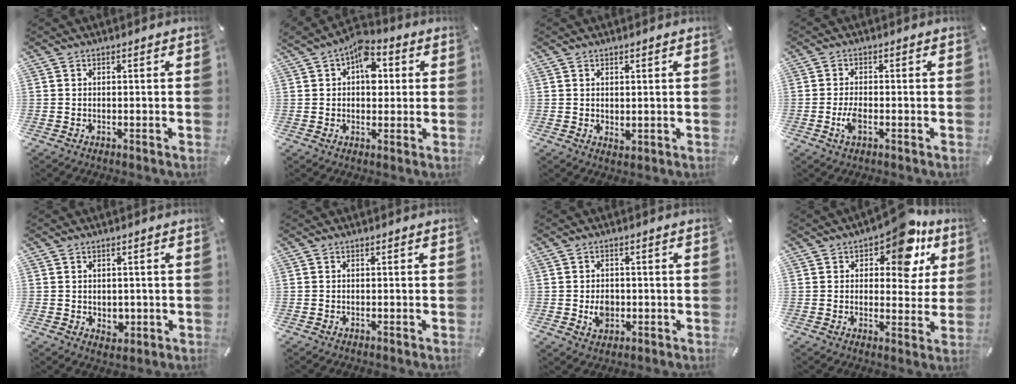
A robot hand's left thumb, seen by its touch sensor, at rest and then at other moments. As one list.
[{"total": 8.9, "force": [2.4, 6.1, 6.0], "torque": [-0.073, -0.003, 0.037]}, {"total": 1.2, "force": [0.6, 0.9, 0.6], "torque": [-0.012, 0.001, 0.011]}, {"total": 3.5, "force": [-1.2, 1.5, 3.0], "torque": [-0.071, -0.001, -0.026]}, {"total": 3.0, "force": [0.0, 2.6, 1.4], "torque": [-0.009, -0.003, -0.001]}, {"total": 0.0}, {"total": 5.0, "force": [-0.7, 4.1, 2.7], "torque": [-0.038, -0.002, -0.012]}, {"total": 12.5, "force": [7.9, 6.2, 7.5], "torque": [-0.089, -0.050, 0.132]}]